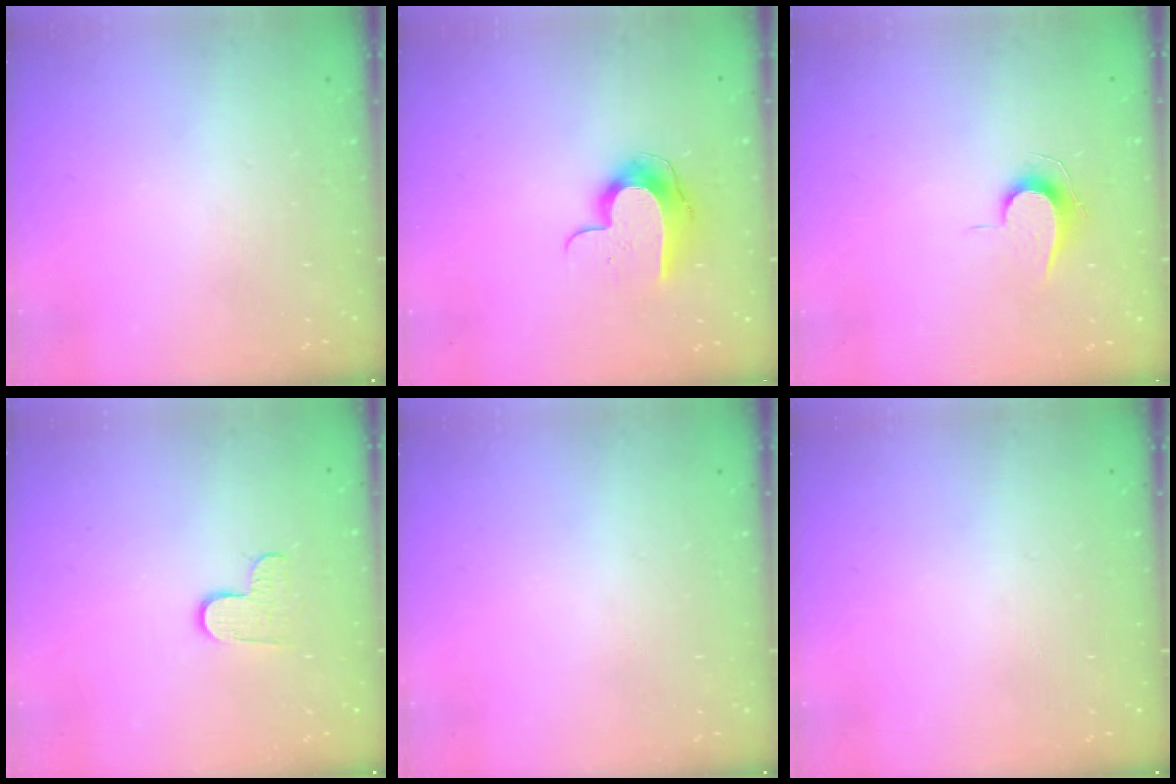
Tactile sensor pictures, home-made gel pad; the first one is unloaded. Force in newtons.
{"total": 10.1, "press": 10.0, "slide": 1.0}
{"total": 7.0, "press": 7.0, "slide": 0.7}
{"total": 5.5, "press": 5.5, "slide": 0.4}
{"total": 0.0}
{"total": 0.0}